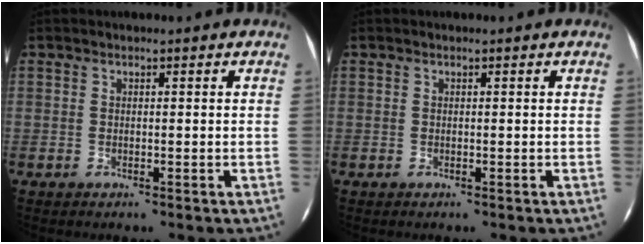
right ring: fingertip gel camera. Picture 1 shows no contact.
{"total": 0.0}